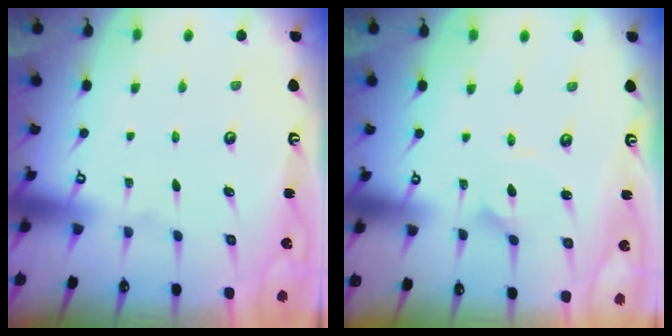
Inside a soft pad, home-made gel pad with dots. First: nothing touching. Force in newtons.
{"total": 2.4, "press": 2.4, "slide": 0.1}